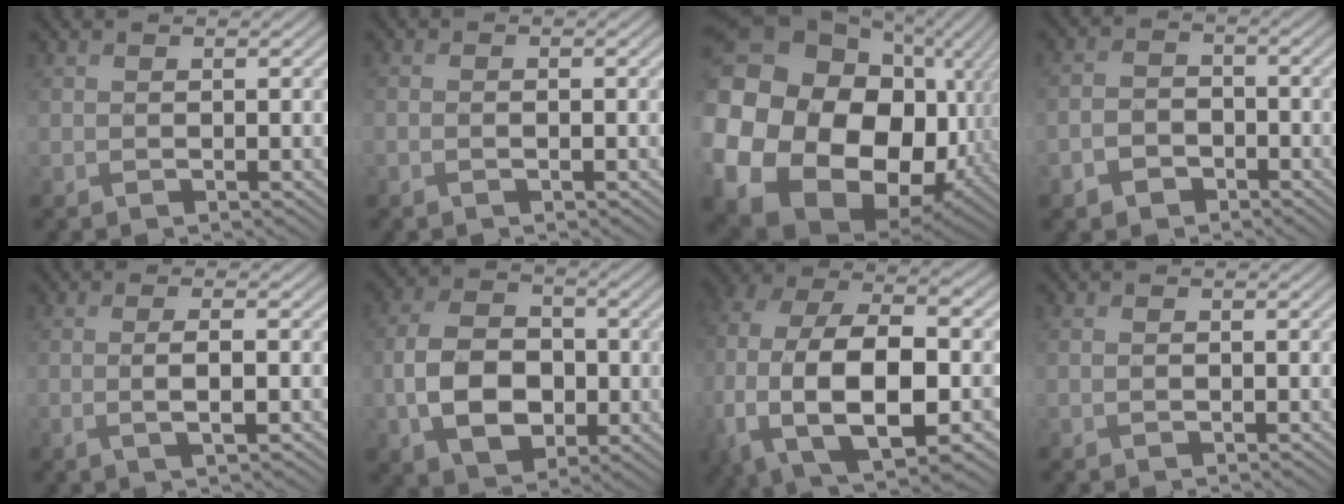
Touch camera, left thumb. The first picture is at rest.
{"total": 0.9, "force": [-0.7, 0.2, 0.4], "torque": [-0.003, 0.001, -0.017]}
{"total": 24.0, "force": [-2.5, 19.1, 14.3], "torque": [-0.343, -0.071, -0.041]}
{"total": 4.0, "force": [-2.7, 2.6, 1.3], "torque": [-0.022, -0.001, -0.060]}
{"total": 2.8, "force": [-0.8, 0.4, 2.7], "torque": [-0.052, 0.001, -0.019]}
{"total": 9.2, "force": [-2.2, 6.5, 6.0], "torque": [-0.127, -0.008, -0.047]}
{"total": 16.9, "force": [-4.6, 9.5, 13.3], "torque": [-0.299, -0.033, -0.057]}
{"total": 0.6, "force": [-0.4, 0.3, 0.2], "torque": [-0.003, 0.000, -0.006]}